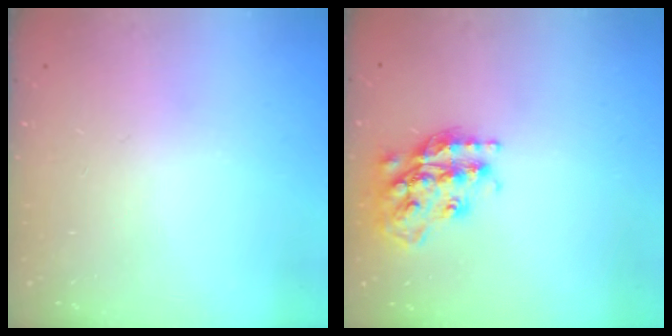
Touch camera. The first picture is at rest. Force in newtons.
{"total": 18.6, "press": 18.5, "slide": 1.5}